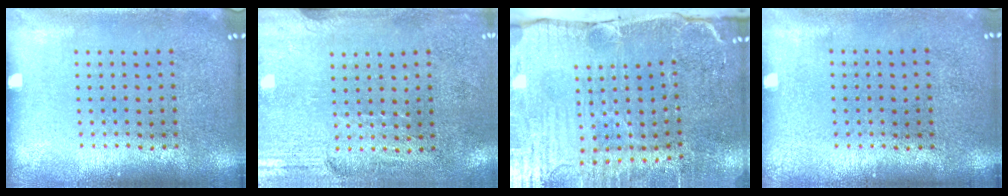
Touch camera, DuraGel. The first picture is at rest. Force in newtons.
{"total": 2.9, "press": 2.5, "slide": 1.5}
{"total": 5.2, "press": 4.4, "slide": 2.7}
{"total": 0.0}